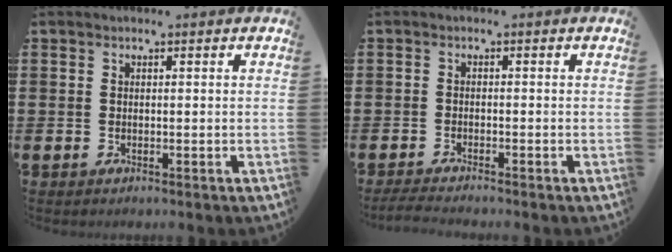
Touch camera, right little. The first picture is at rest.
{"total": 1.2, "force": [-0.9, 0.1, 0.8], "torque": [-0.014, 0.004, -0.018]}